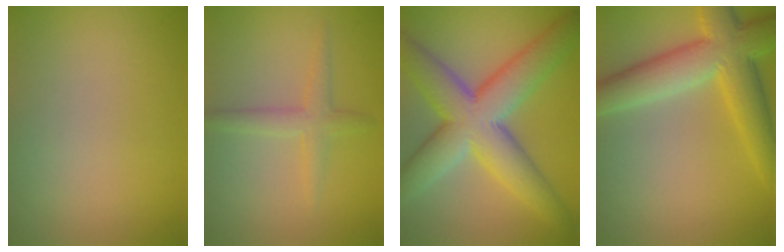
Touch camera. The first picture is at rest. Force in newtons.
{"total": 2.3, "press": 2.3, "slide": 0.2}
{"total": 10.5, "press": 10.5, "slide": 0.4}
{"total": 8.2, "press": 8.1, "slide": 0.6}